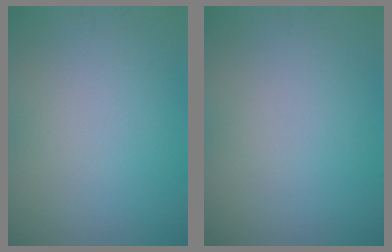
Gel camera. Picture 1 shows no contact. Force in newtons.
{"total": 0.0}